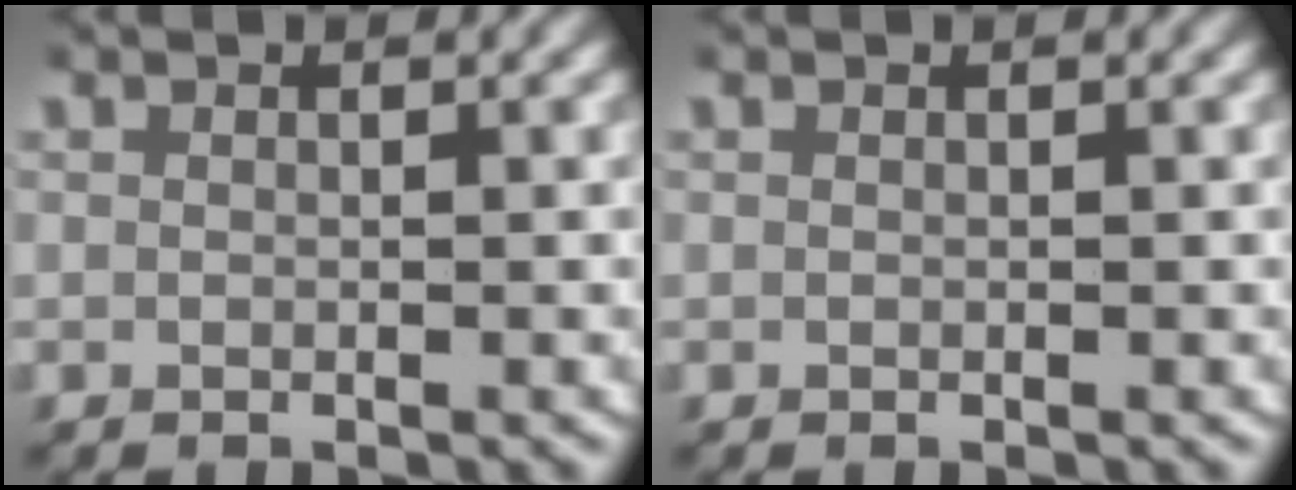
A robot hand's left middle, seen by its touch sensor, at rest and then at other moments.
{"total": 0.0}